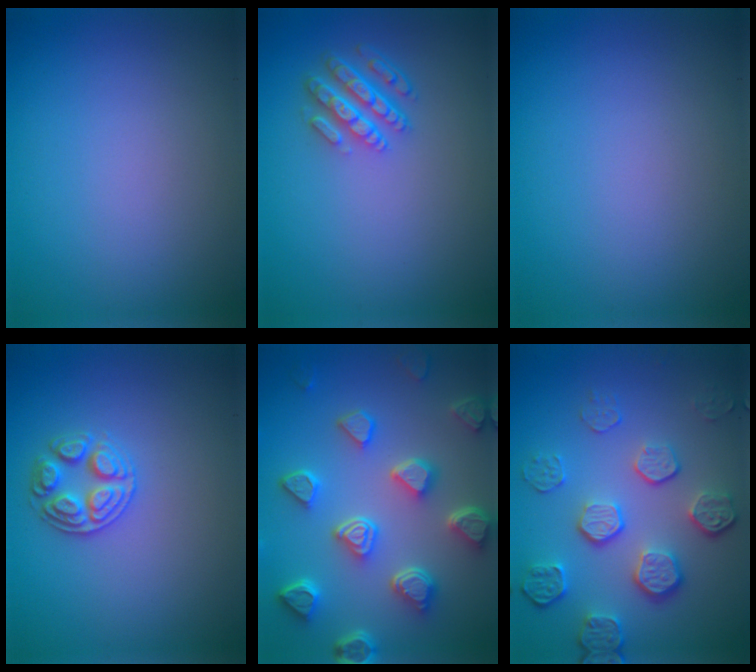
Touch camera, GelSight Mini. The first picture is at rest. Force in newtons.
{"total": 4.3, "press": 3.3, "slide": 2.8}
{"total": 0.0}
{"total": 2.7, "press": 2.7, "slide": 0.5}
{"total": 6.7, "press": 5.3, "slide": 4.1}
{"total": 5.6, "press": 4.0, "slide": 3.9}